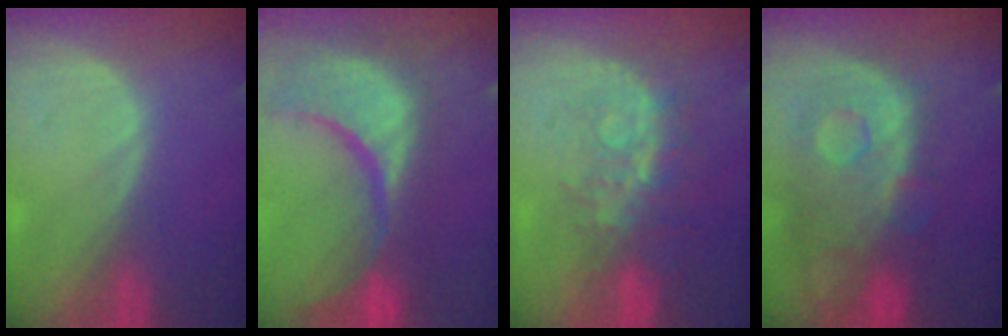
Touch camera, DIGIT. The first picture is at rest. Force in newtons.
{"total": 15.3, "press": 12.2, "slide": 9.3}
{"total": 8.5, "press": 7.0, "slide": 4.8}
{"total": 11.4, "press": 9.8, "slide": 5.8}